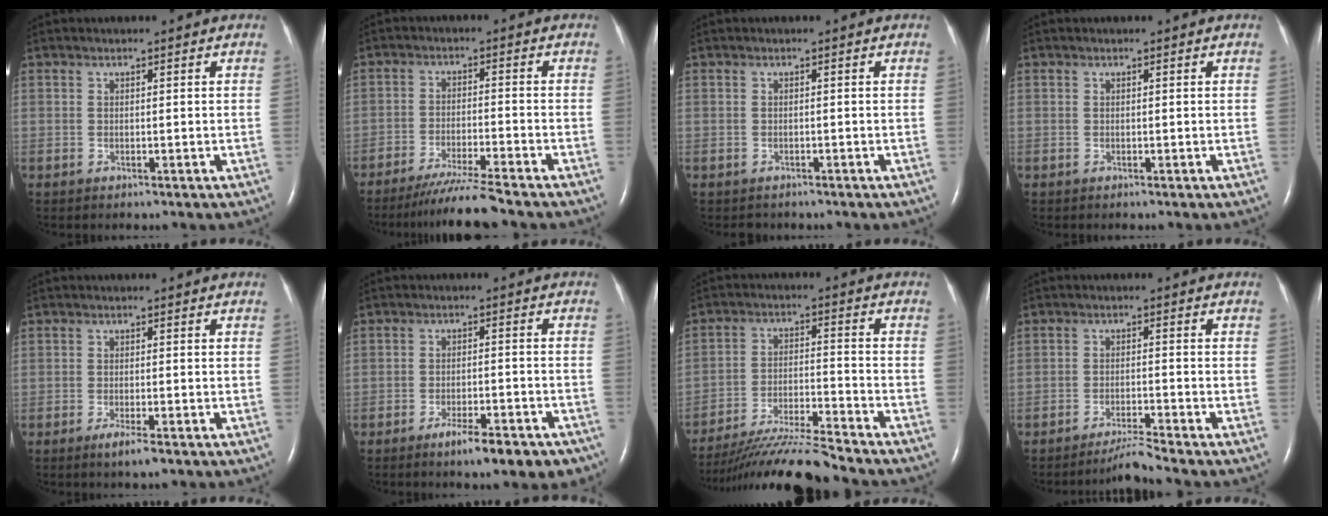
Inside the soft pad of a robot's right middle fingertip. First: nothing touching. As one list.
[{"total": 7.2, "force": [-6.3, -1.5, 3.3], "torque": [-0.054, -0.029, -0.109]}, {"total": 0.6, "force": [-0.6, 0.3, 0.2], "torque": [-0.008, -0.002, -0.007]}, {"total": 0.0}, {"total": 2.8, "force": [-1.8, 0.1, 2.2], "torque": [-0.039, -0.007, -0.030]}, {"total": 8.1, "force": [-5.8, 1.7, 5.4], "torque": [-0.064, -0.004, -0.082]}, {"total": 12.8, "force": [-12.0, -1.2, 4.5], "torque": [-0.076, -0.010, -0.211]}, {"total": 3.8, "force": [-3.4, -1.6, 0.7], "torque": [-0.018, -0.019, -0.062]}]